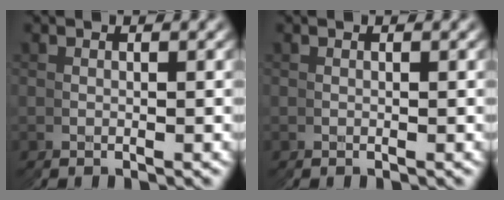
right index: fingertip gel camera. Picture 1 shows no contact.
{"total": 0.0}